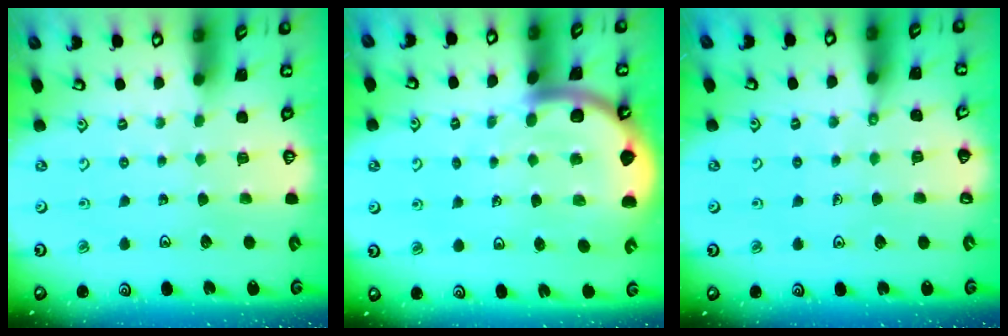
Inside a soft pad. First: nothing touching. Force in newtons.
{"total": 7.1, "press": 7.0, "slide": 1.0}
{"total": 5.7, "press": 5.7, "slide": 0.7}